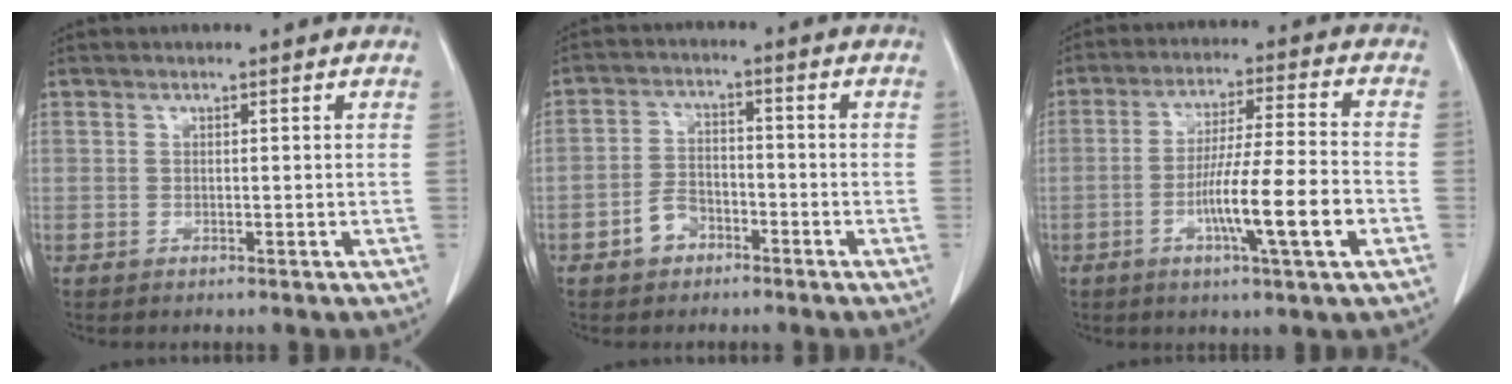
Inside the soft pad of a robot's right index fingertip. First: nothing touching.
{"total": 4.5, "force": [-2.6, 3.0, 2.1], "torque": [-0.042, 0.014, -0.046]}
{"total": 11.9, "force": [-3.9, 0.0, 11.3], "torque": [-0.195, -0.006, -0.068]}